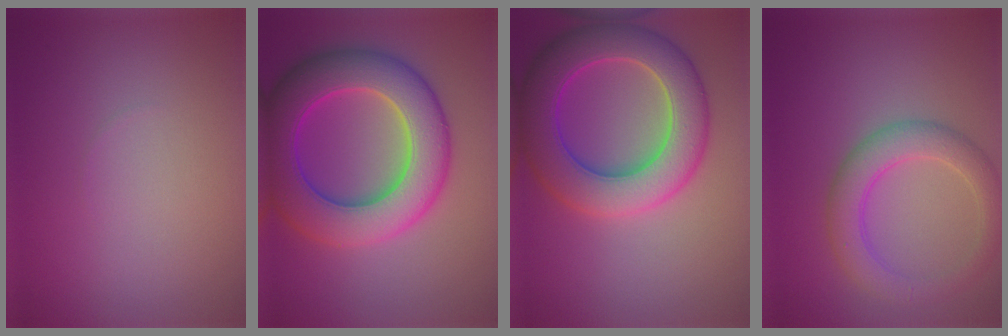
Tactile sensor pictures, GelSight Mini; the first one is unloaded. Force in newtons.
{"total": 10.4, "press": 10.3, "slide": 0.4}
{"total": 8.8, "press": 8.8, "slide": 0.4}
{"total": 4.2, "press": 4.1, "slide": 0.3}